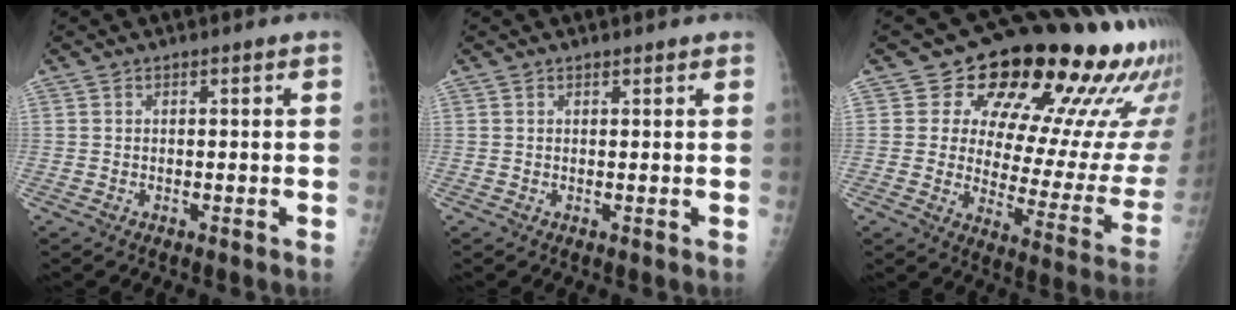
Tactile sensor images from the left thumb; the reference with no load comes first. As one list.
[{"total": 0.8, "force": [0.7, 0.3, 0.1], "torque": [0.000, -0.002, 0.010]}, {"total": 24.0, "force": [16.3, 9.6, 14.9], "torque": [-0.158, -0.092, 0.208]}]